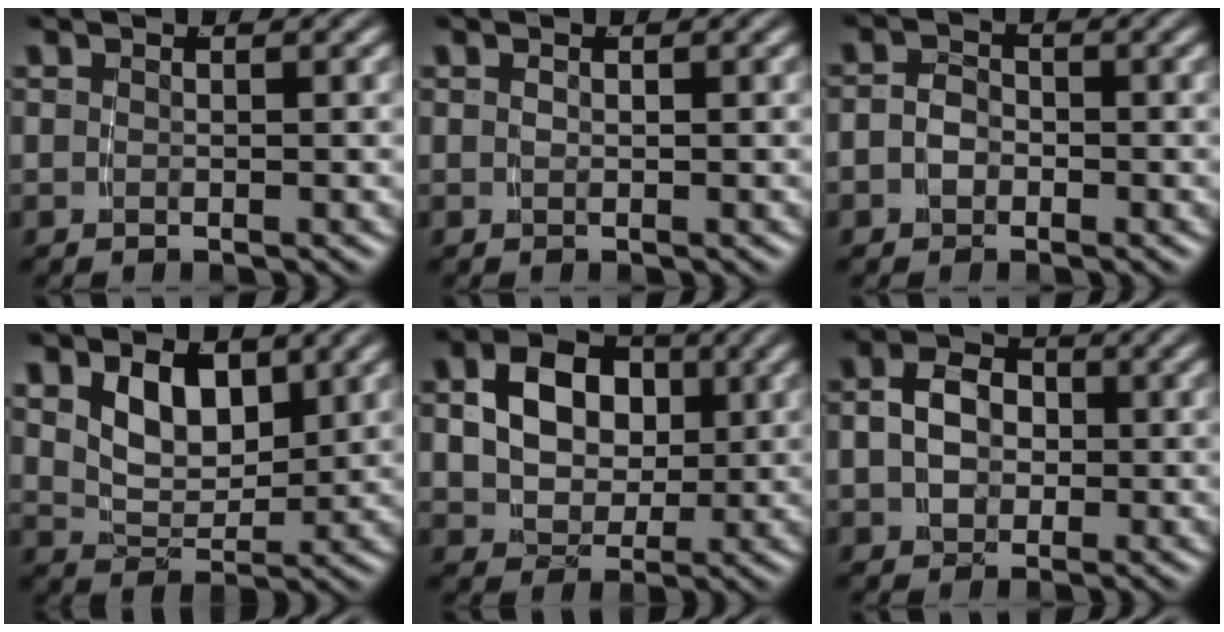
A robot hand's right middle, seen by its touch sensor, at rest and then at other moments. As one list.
[{"total": 0.0}, {"total": 2.7, "force": [-1.0, 2.2, 1.2], "torque": [-0.034, -0.015, -0.014]}, {"total": 5.3, "force": [2.0, 3.2, 3.7], "torque": [-0.070, -0.015, 0.041]}, {"total": 8.5, "force": [1.6, 6.8, 4.7], "torque": [-0.094, -0.013, 0.027]}, {"total": 5.0, "force": [-0.1, 4.0, 3.0], "torque": [-0.061, -0.015, 0.004]}]